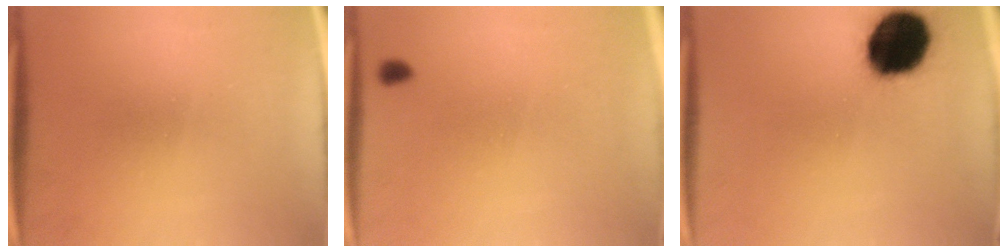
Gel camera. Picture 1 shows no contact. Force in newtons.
{"total": 0.7}
{"total": 19.4}